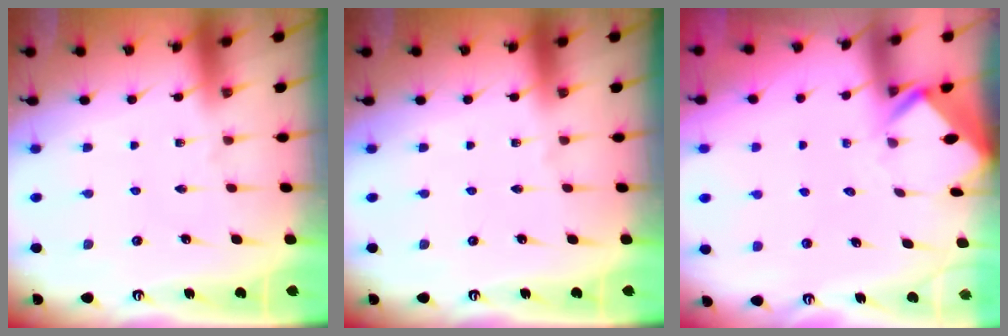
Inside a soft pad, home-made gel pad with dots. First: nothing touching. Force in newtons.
{"total": 0.0}
{"total": 2.7, "press": 2.7, "slide": 0.1}